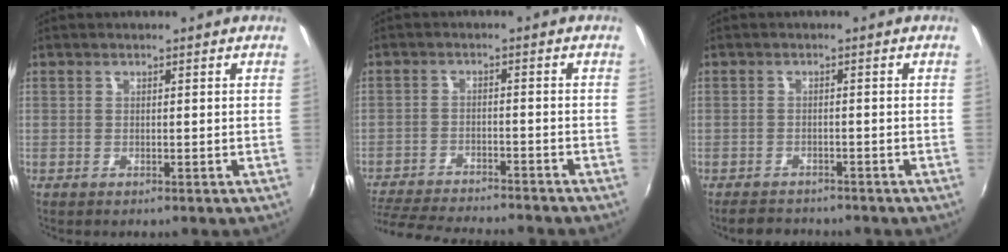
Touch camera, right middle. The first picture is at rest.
{"total": 15.7, "force": [-14.0, 2.5, 6.7], "torque": [-0.144, -0.026, -0.214]}
{"total": 4.2, "force": [-3.8, 1.6, 0.7], "torque": [-0.030, -0.002, -0.062]}